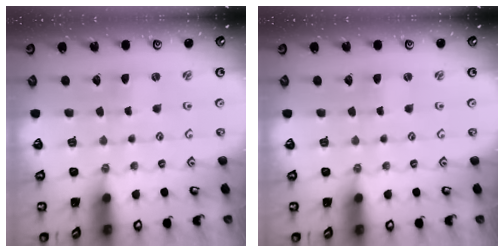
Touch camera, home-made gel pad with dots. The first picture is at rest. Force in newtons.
{"total": 0.0}